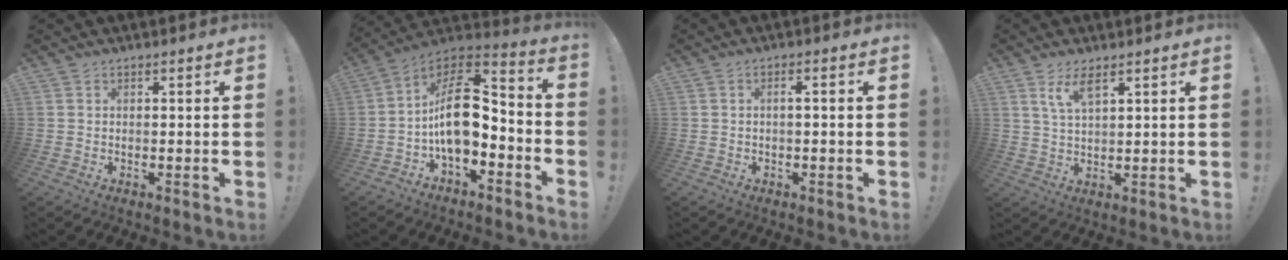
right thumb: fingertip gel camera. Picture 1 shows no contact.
{"total": 15.1, "force": [-1.4, 8.9, 12.1], "torque": [-0.220, 0.014, -0.019]}
{"total": 1.8, "force": [-0.5, 0.0, 1.7], "torque": [-0.037, 0.006, -0.011]}
{"total": 6.1, "force": [3.9, 1.9, 4.3], "torque": [-0.077, -0.016, 0.067]}